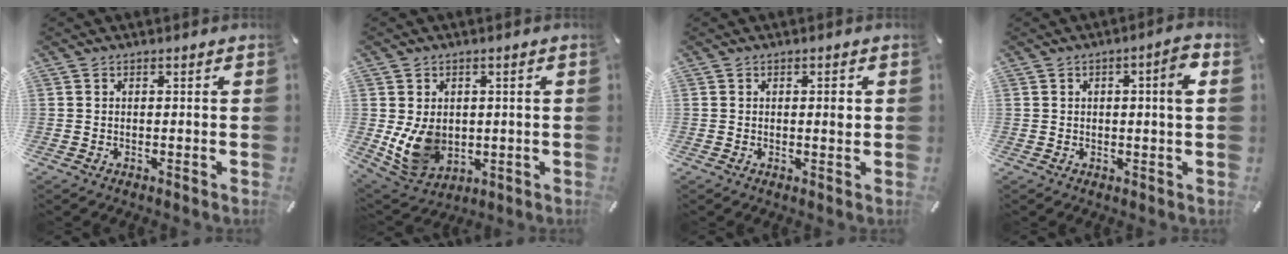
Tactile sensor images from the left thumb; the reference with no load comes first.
{"total": 10.0, "force": [-0.2, 8.2, 5.7], "torque": [-0.125, -0.008, 0.000]}
{"total": 2.0, "force": [0.3, 0.7, 1.9], "torque": [-0.013, -0.006, -0.003]}
{"total": 4.7, "force": [1.1, 1.0, 4.5], "torque": [-0.063, -0.006, 0.010]}